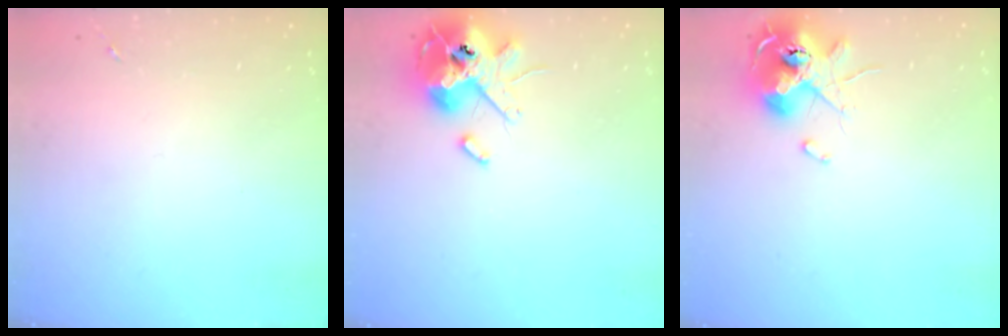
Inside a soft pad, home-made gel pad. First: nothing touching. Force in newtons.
{"total": 14.3, "press": 14.0, "slide": 2.5}
{"total": 13.7, "press": 13.6, "slide": 1.8}